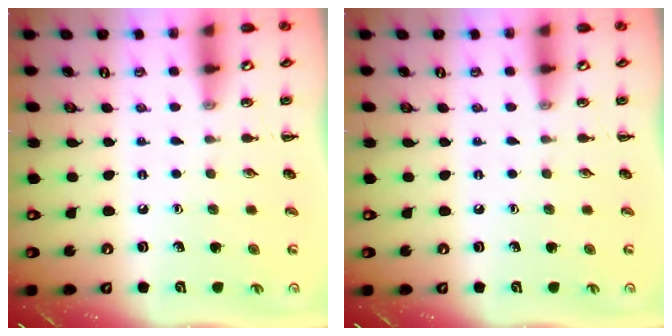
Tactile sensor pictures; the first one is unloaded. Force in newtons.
{"total": 0.0}